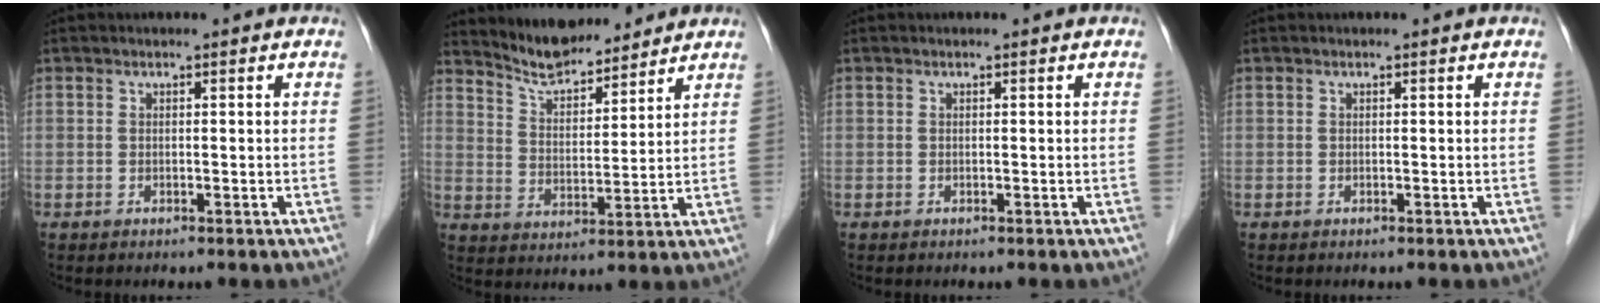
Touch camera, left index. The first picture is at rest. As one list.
[{"total": 8.5, "force": [8.1, 1.7, 1.8], "torque": [-0.040, 0.014, 0.153]}, {"total": 0.0}, {"total": 0.0}]